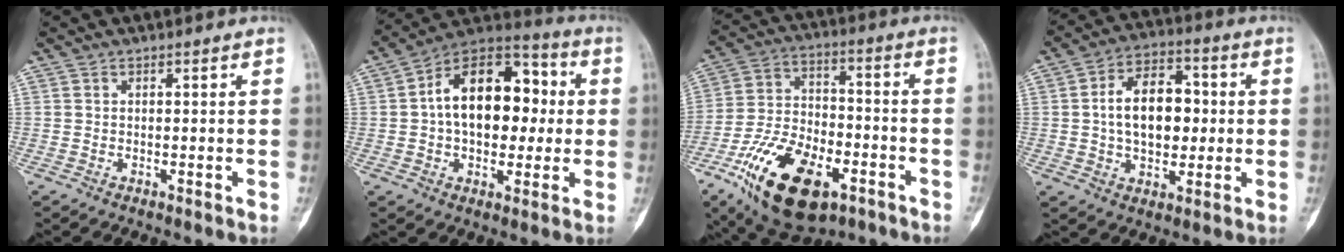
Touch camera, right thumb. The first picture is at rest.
{"total": 19.3, "force": [1.7, 12.2, 14.8], "torque": [-0.192, 0.035, 0.020]}
{"total": 21.3, "force": [-10.4, 11.1, 14.9], "torque": [-0.268, 0.045, -0.174]}
{"total": 13.7, "force": [0.7, 8.6, 10.6], "torque": [-0.145, 0.020, 0.010]}